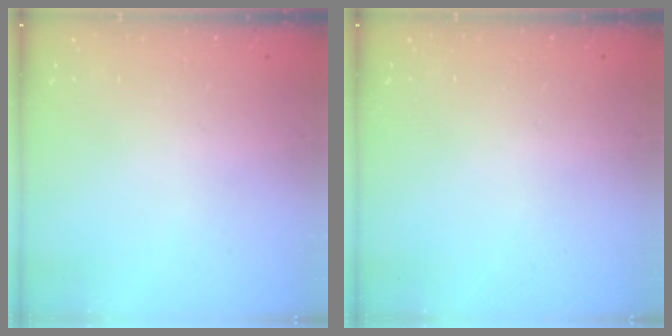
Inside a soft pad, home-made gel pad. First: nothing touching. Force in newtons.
{"total": 0.0}